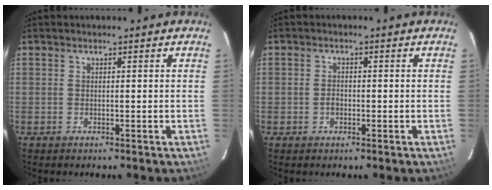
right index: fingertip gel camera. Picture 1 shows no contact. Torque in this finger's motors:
{"motor_torque": [0.33, 0.17, -0.04, -0.06]}